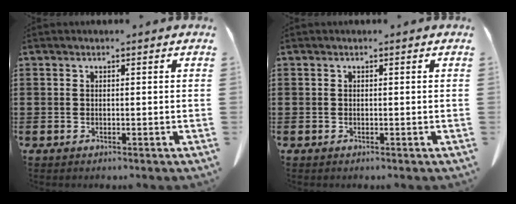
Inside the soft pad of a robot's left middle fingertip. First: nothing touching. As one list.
[{"total": 0.0}]